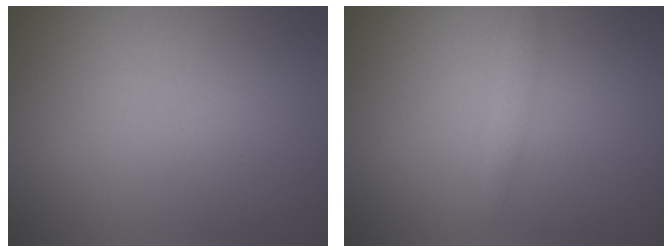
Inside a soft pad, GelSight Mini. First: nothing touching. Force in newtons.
{"total": 0.5, "press": 0.5, "slide": 0.1}